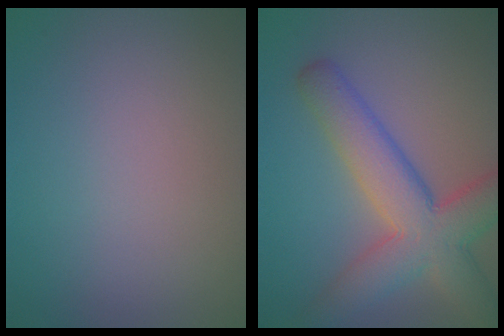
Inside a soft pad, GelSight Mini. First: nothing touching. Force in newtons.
{"total": 7.8, "press": 7.8, "slide": 0.3}